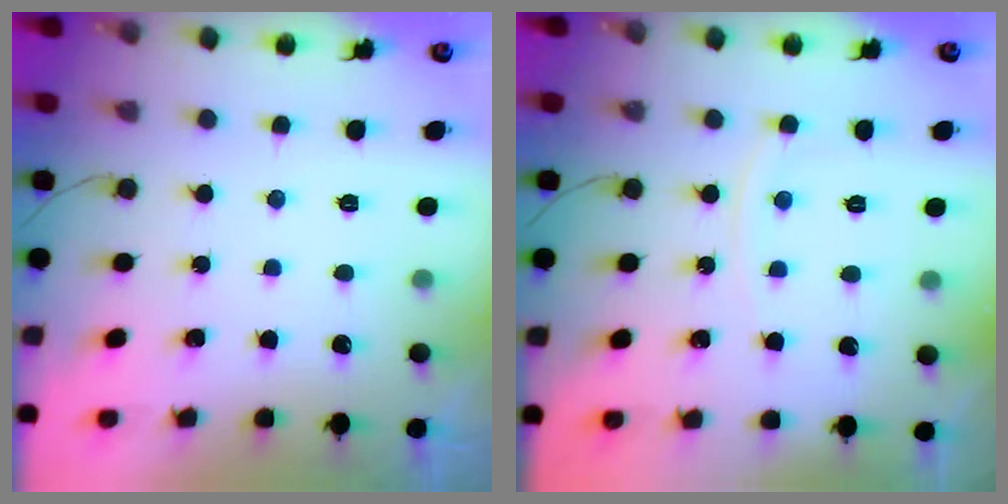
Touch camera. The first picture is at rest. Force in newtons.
{"total": 4.2, "press": 4.2, "slide": 0.6}